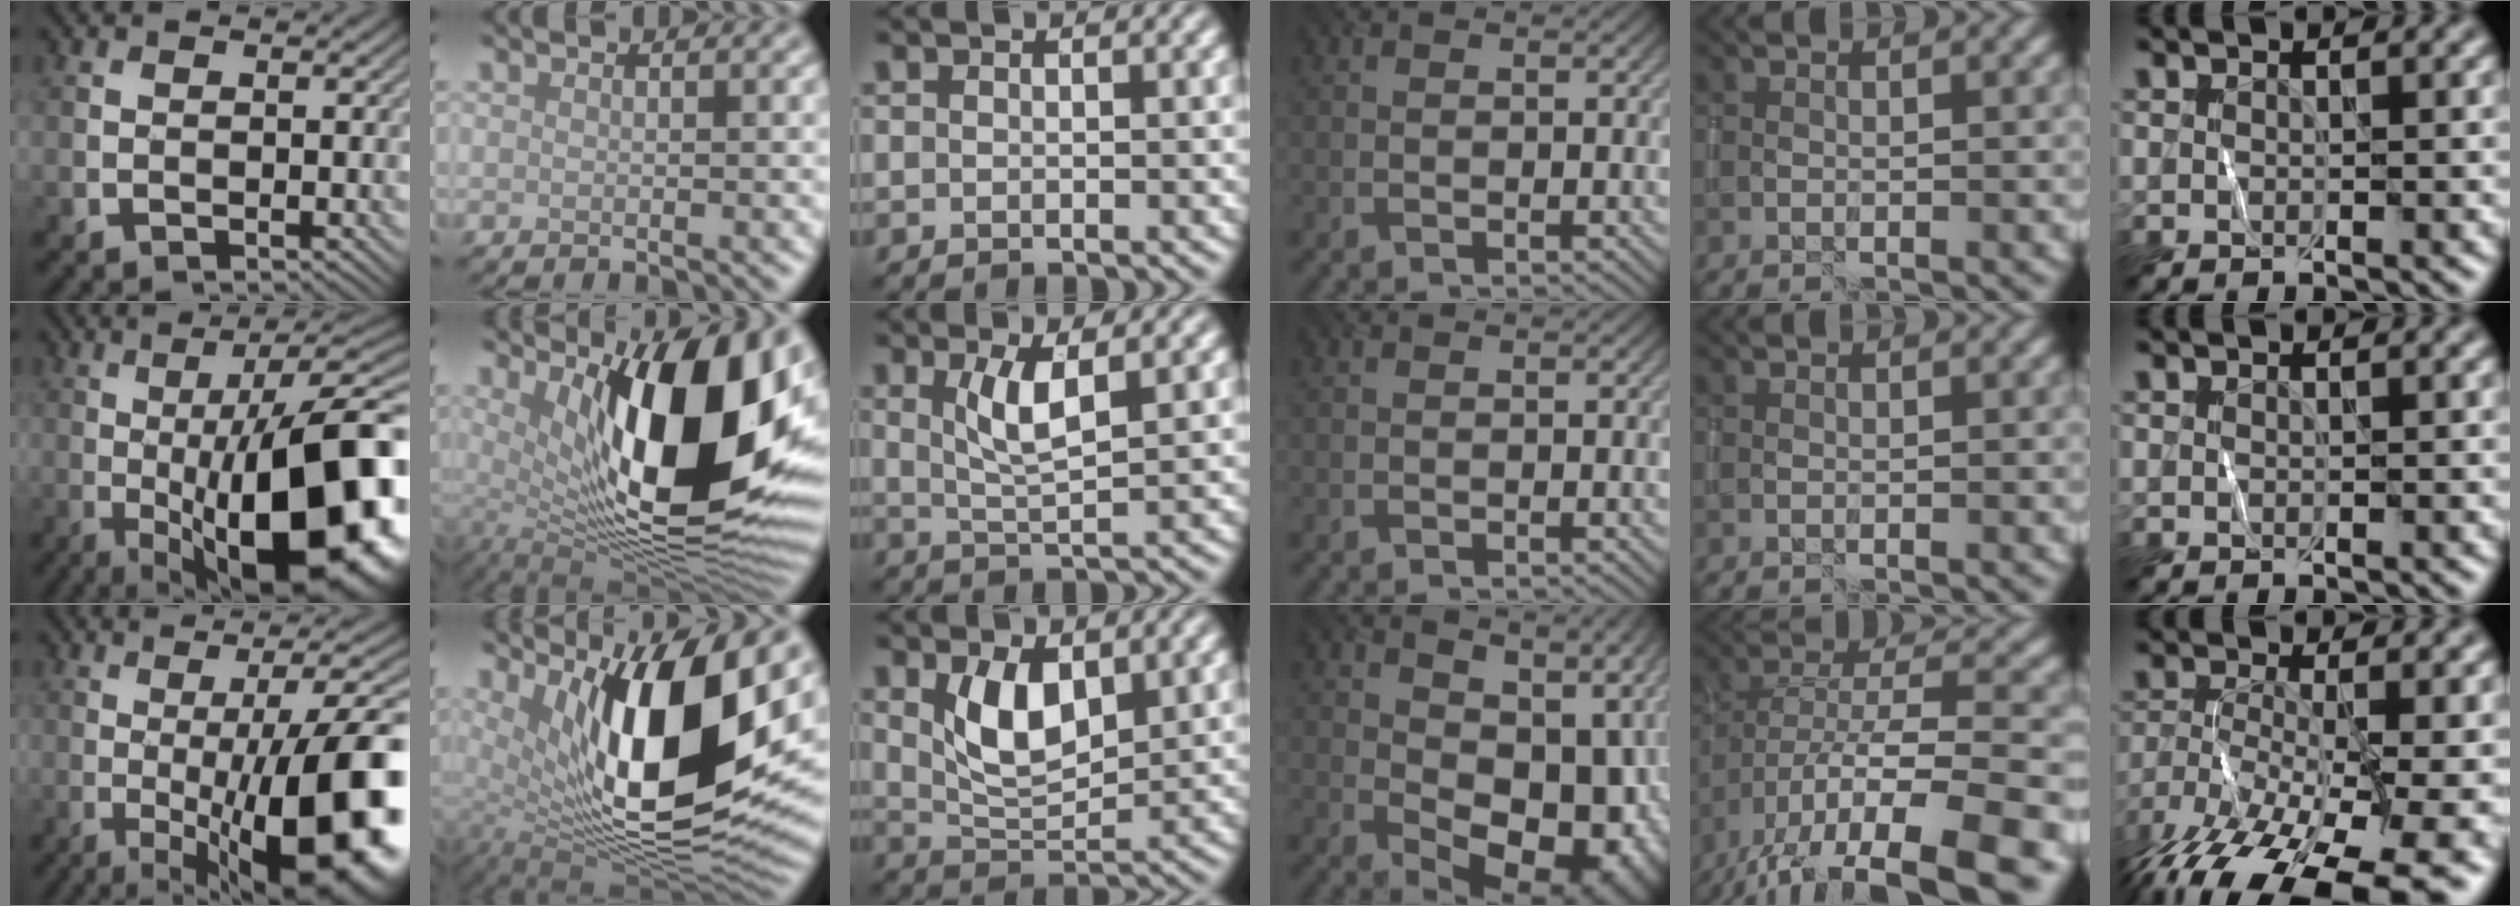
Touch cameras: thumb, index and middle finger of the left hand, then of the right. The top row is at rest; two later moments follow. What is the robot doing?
{"motion": "wrap", "object": "ribbon"}